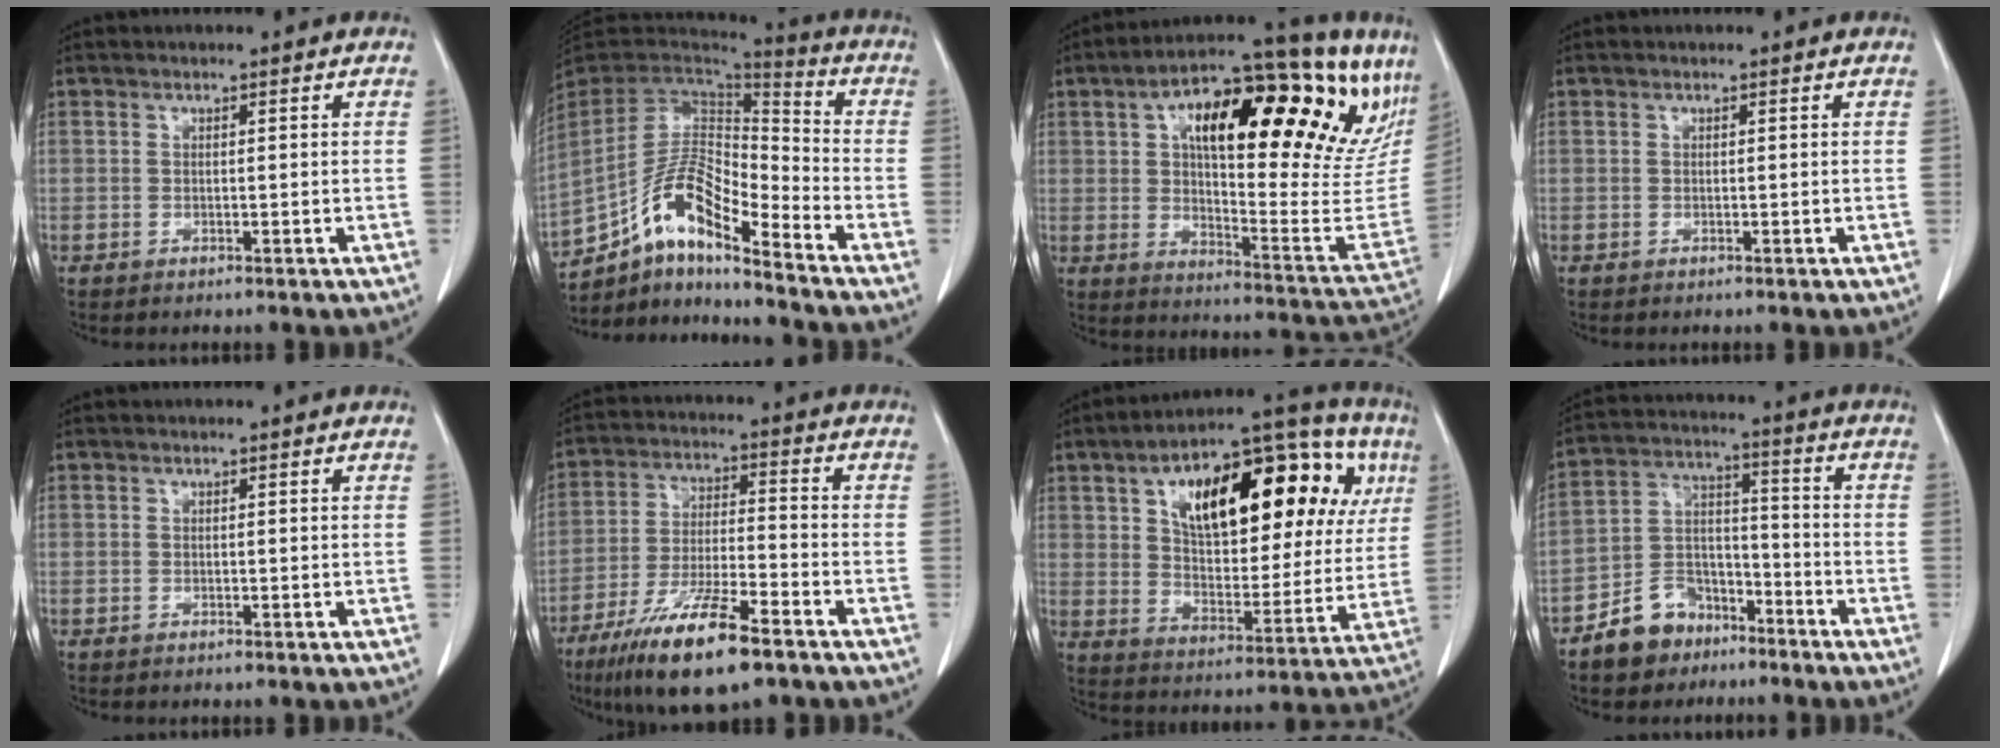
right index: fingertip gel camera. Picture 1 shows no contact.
{"total": 13.7, "force": [-9.5, 3.2, 9.3], "torque": [-0.176, 0.026, -0.172]}
{"total": 31.5, "force": [16.8, 10.3, 24.6], "torque": [-0.313, 0.052, 0.235]}
{"total": 0.0}
{"total": 0.0}
{"total": 13.9, "force": [-8.9, 2.3, 10.4], "torque": [-0.196, -0.027, -0.156]}
{"total": 27.0, "force": [9.6, 11.2, 22.6], "torque": [-0.339, 0.058, 0.146]}
{"total": 9.4, "force": [-6.5, 6.2, 2.5], "torque": [-0.049, 0.024, -0.116]}